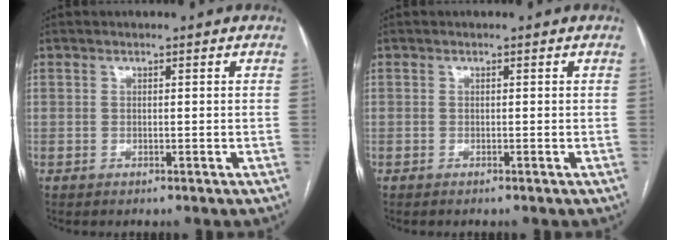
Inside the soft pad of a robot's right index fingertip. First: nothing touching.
{"total": 0.0}